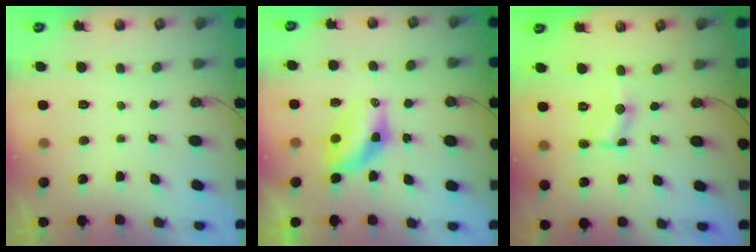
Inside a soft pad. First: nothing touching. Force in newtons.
{"total": 6.8, "press": 6.8, "slide": 0.5}
{"total": 3.3, "press": 1.1, "slide": 3.1}